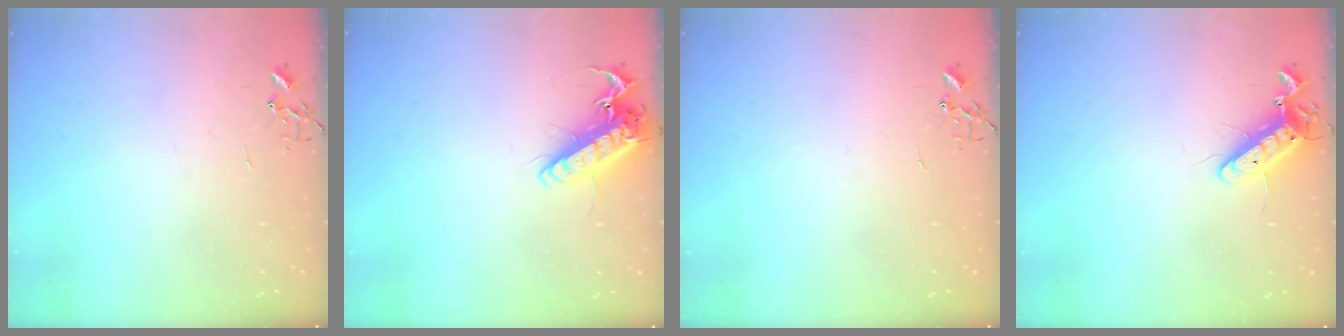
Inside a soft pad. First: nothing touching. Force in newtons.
{"total": 13.8, "press": 13.7, "slide": 1.9}
{"total": 0.0}
{"total": 11.6, "press": 11.5, "slide": 1.5}